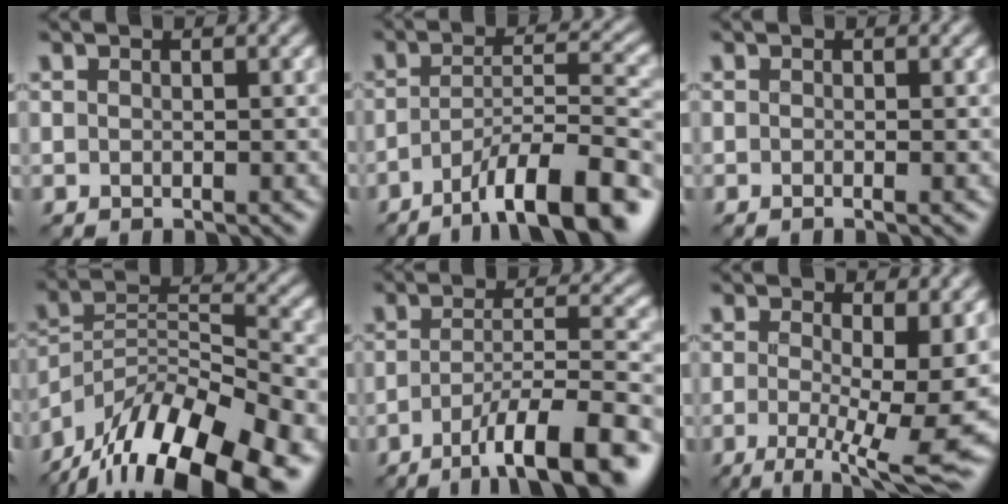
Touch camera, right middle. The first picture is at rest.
{"total": 10.8, "force": [-6.8, 2.8, 7.9], "torque": [-0.117, 0.010, -0.111]}
{"total": 0.7, "force": [-0.3, 0.2, 0.7], "torque": [-0.010, -0.008, -0.006]}
{"total": 16.1, "force": [-11.9, 5.4, 9.4], "torque": [-0.192, 0.004, -0.198]}
{"total": 10.0, "force": [-5.6, 2.5, 7.9], "torque": [-0.119, 0.003, -0.086]}
{"total": 10.8, "force": [-1.5, 3.5, 10.1], "torque": [-0.159, -0.012, -0.011]}